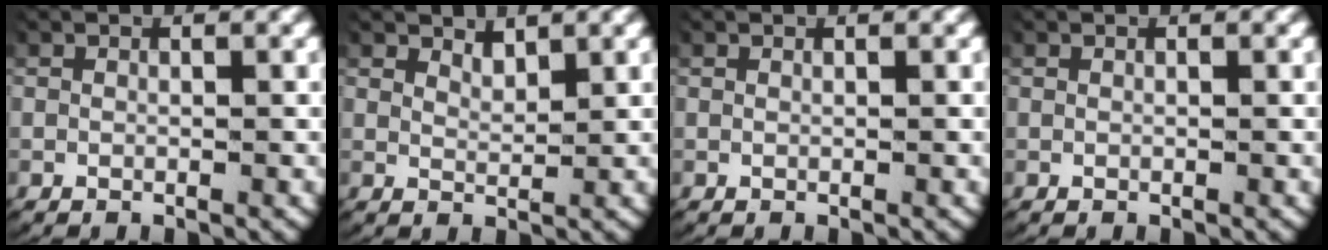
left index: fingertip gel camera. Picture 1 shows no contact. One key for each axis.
{"total": 1.6, "fx": 1.6, "fy": 0.2, "fz": 0.2, "tx": -0.008, "ty": -0.010, "tz": 0.032}
{"total": 0.0}
{"total": 0.0}